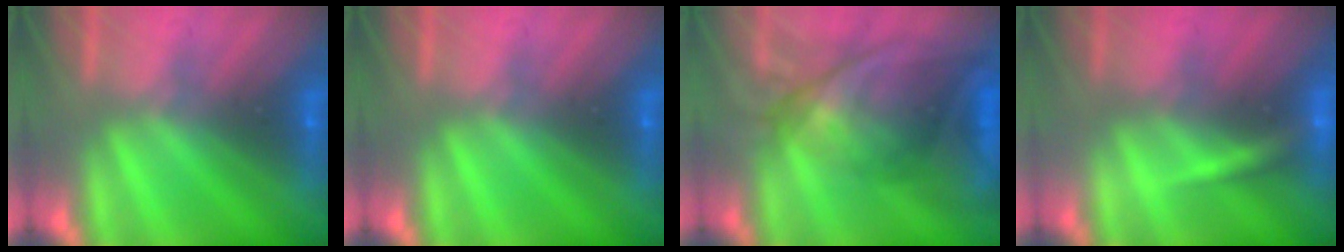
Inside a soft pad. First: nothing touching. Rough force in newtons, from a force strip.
{"total": 0.0}
{"total": 8.8}
{"total": 3.0}